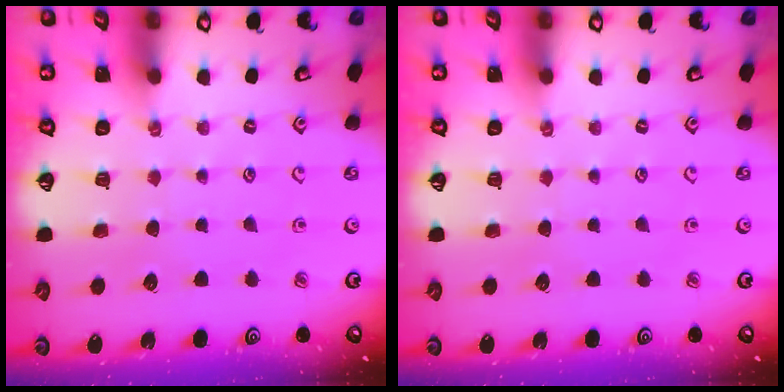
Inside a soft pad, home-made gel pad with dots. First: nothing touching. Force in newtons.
{"total": 0.0}